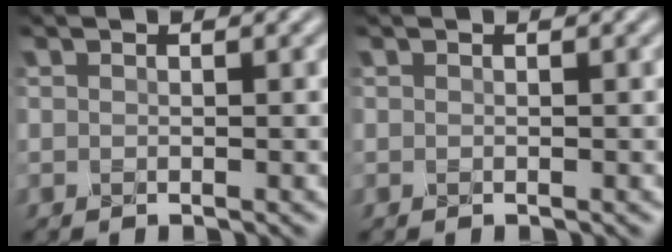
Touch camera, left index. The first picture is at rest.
{"total": 0.0}